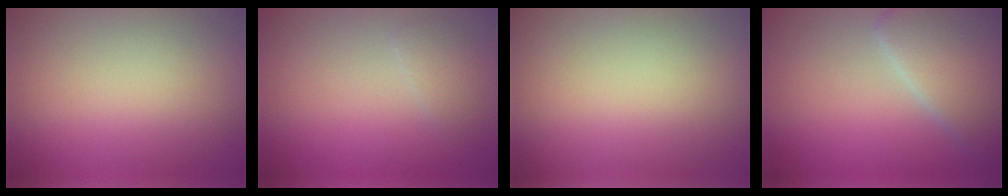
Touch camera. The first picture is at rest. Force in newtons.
{"total": 1.2, "press": 1.2, "slide": 0.1}
{"total": 0.0}
{"total": 6.0, "press": 6.0, "slide": 0.3}